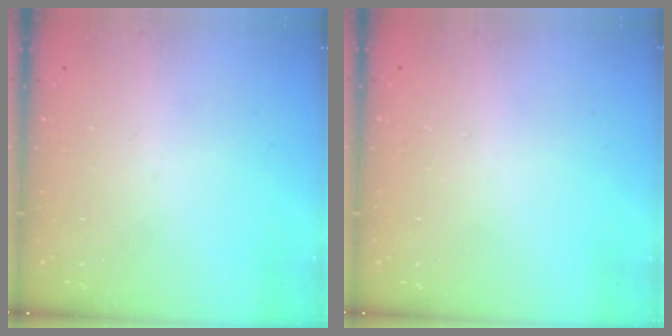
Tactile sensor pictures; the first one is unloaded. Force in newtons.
{"total": 2.7, "press": 2.7, "slide": 0.2}